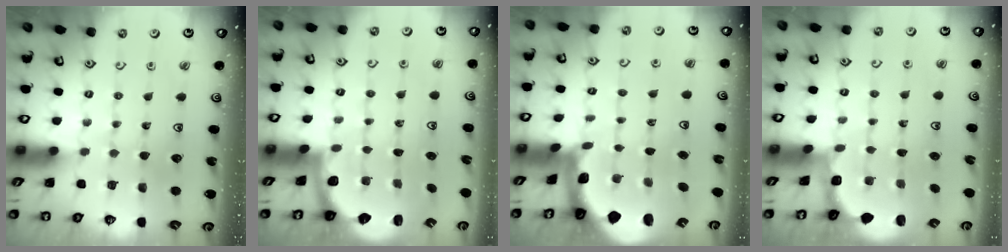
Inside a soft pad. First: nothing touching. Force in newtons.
{"total": 2.2, "press": 2.1, "slide": 0.8}
{"total": 1.9, "press": 1.9, "slide": 0.6}
{"total": 2.0, "press": 1.8, "slide": 0.7}